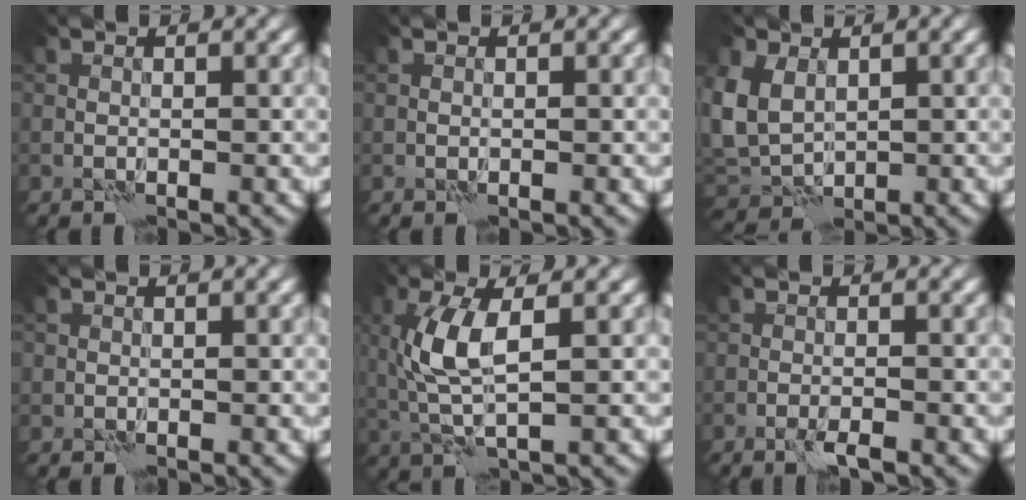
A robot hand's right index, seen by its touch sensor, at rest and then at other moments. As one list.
[{"total": 0.0}, {"total": 5.0, "force": [0.9, 3.9, 3.0], "torque": [-0.081, -0.002, 0.008]}, {"total": 0.5, "force": [0.0, 0.5, -0.1], "torque": [0.005, -0.004, -0.001]}, {"total": 5.1, "force": [0.8, 1.7, 4.7], "torque": [-0.117, 0.002, 0.015]}, {"total": 1.5, "force": [-1.0, 0.0, 1.1], "torque": [-0.023, 0.000, -0.021]}]